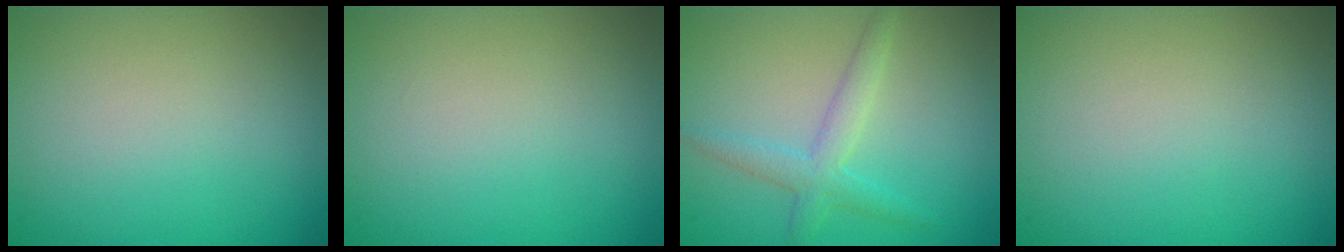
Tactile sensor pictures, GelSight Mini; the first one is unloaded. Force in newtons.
{"total": 0.0}
{"total": 2.6, "press": 2.6, "slide": 0.1}
{"total": 0.0}